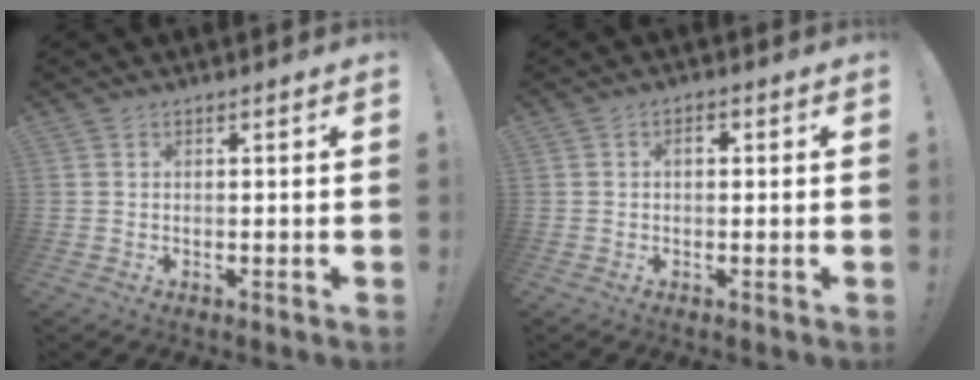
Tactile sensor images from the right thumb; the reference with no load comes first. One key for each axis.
{"total": 1.7, "fx": -0.1, "fy": 1.1, "fz": 1.3, "tx": -0.013, "ty": 0.003, "tz": -0.006}